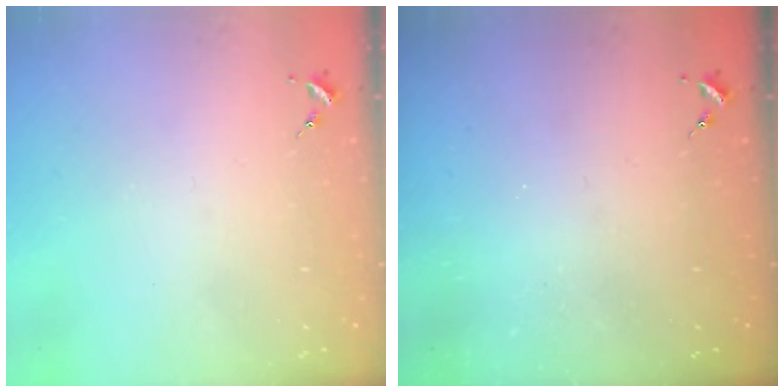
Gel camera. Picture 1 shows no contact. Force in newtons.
{"total": 0.0}